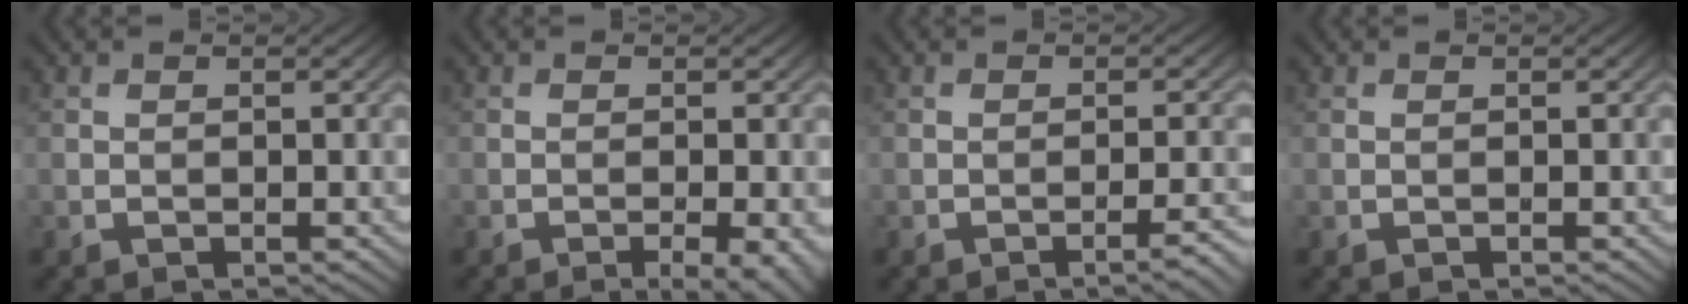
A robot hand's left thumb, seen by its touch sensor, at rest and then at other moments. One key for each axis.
{"total": 3.7, "fx": -1.5, "fy": 0.9, "fz": 3.3, "tx": -0.048, "ty": 0.001, "tz": -0.018}
{"total": 2.1, "fx": -1.6, "fy": -0.5, "fz": 1.2, "tx": -0.021, "ty": 0.005, "tz": -0.024}
{"total": 0.0}